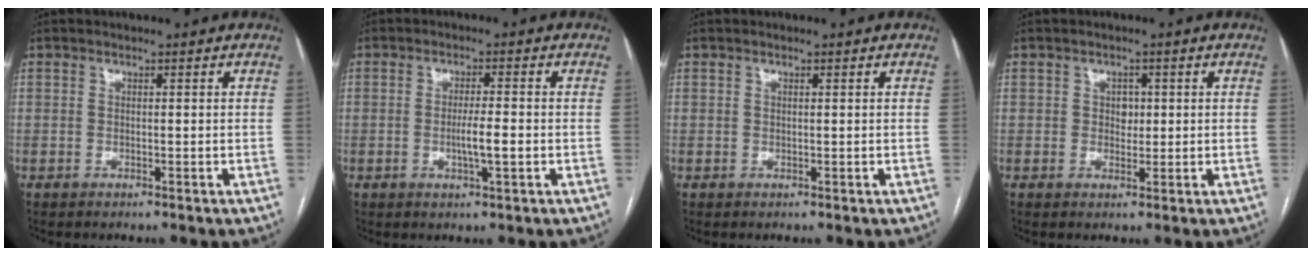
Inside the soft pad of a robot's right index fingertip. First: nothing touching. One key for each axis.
{"total": 3.6, "fx": -0.9, "fy": 0.1, "fz": 3.5, "tx": -0.062, "ty": -0.002, "tz": -0.014}
{"total": 0.0}
{"total": 2.0, "fx": 0.3, "fy": 1.6, "fz": 1.2, "tx": -0.012, "ty": 0.001, "tz": 0.004}